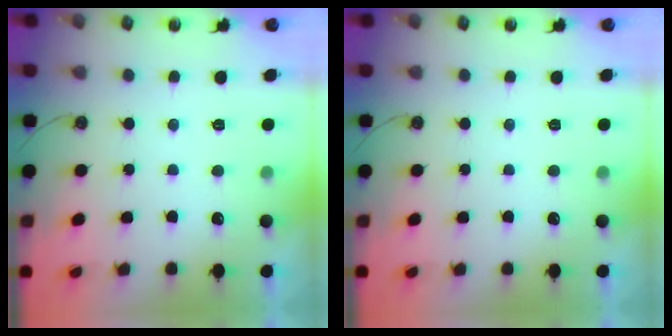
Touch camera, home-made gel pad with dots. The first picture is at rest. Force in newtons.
{"total": 0.0}